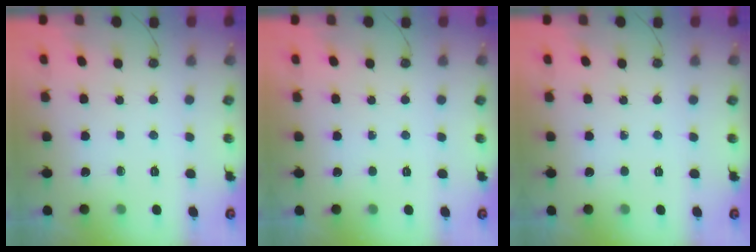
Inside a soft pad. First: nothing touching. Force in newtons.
{"total": 0.0}
{"total": 0.0}